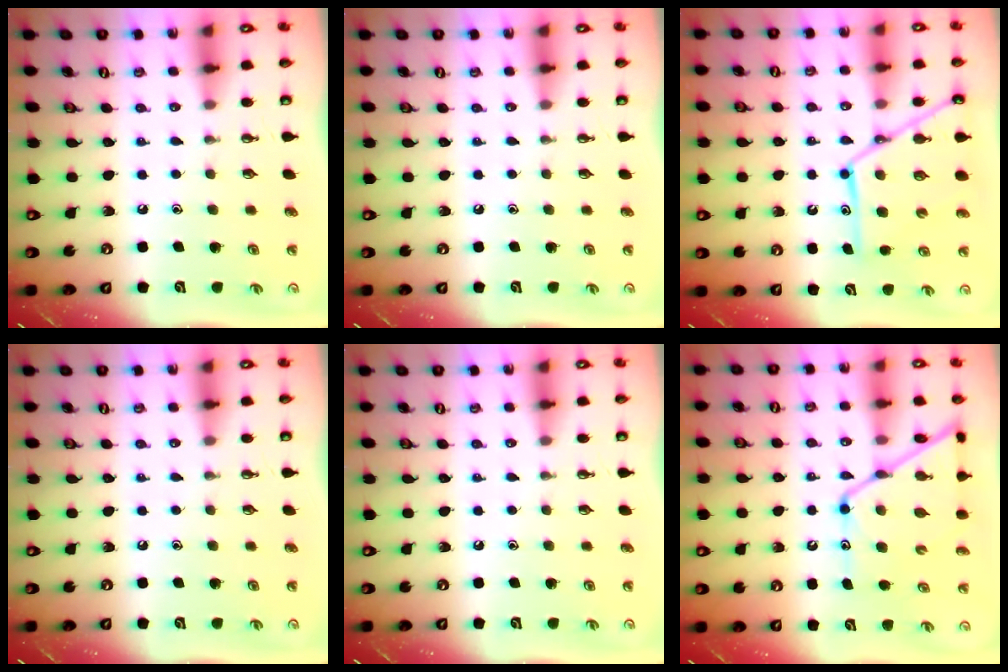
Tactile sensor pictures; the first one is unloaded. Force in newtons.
{"total": 0.0}
{"total": 15.3, "press": 15.2, "slide": 1.4}
{"total": 0.0}
{"total": 0.0}
{"total": 14.7, "press": 14.7, "slide": 0.7}